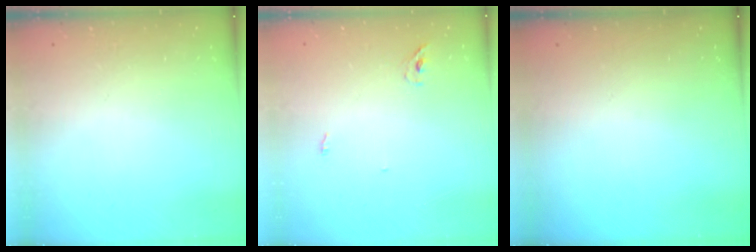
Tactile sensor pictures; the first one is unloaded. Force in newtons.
{"total": 2.1, "press": 1.9, "slide": 1.0}
{"total": 0.0}